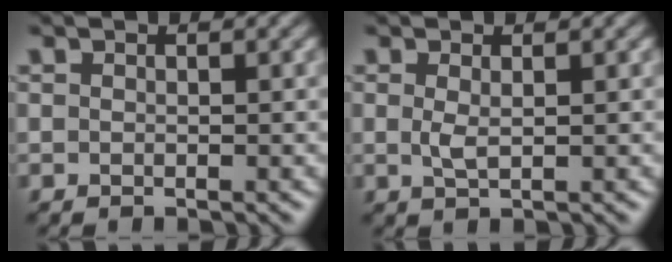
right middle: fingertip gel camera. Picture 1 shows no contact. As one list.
[{"total": 1.2, "force": [0.2, 0.4, 1.2], "torque": [-0.027, -0.001, 0.005]}]